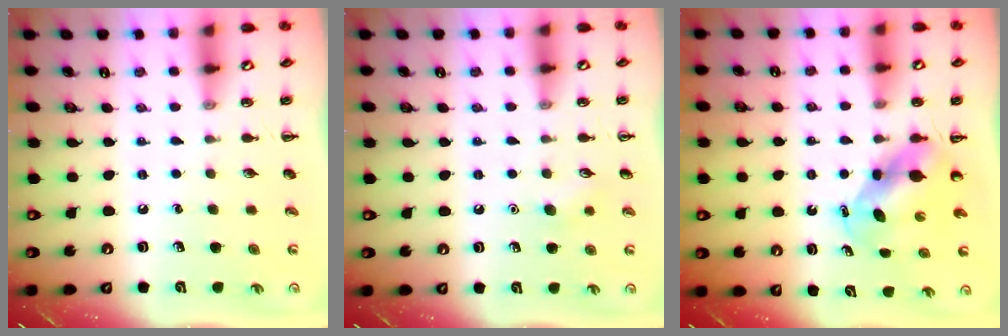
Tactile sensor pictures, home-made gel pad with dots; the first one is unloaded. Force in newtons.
{"total": 6.4, "press": 6.2, "slide": 1.7}
{"total": 5.1, "press": 5.0, "slide": 0.9}